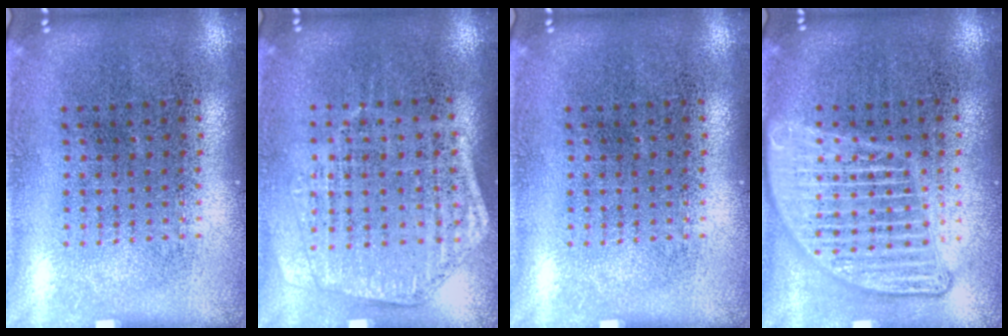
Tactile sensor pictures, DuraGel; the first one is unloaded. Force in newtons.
{"total": 1.4, "press": 1.3, "slide": 0.5}
{"total": 0.0}
{"total": 2.9, "press": 2.9, "slide": 0.3}